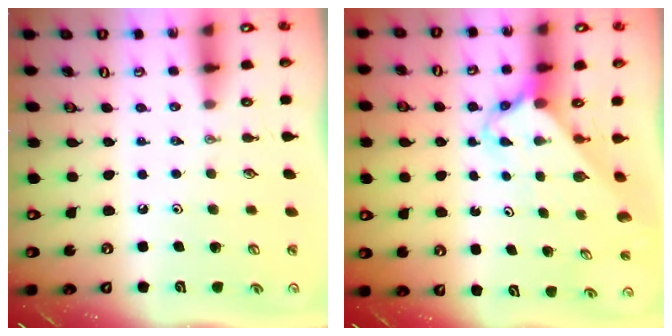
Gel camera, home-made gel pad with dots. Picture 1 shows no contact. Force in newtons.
{"total": 2.5, "press": 2.5, "slide": 0.2}